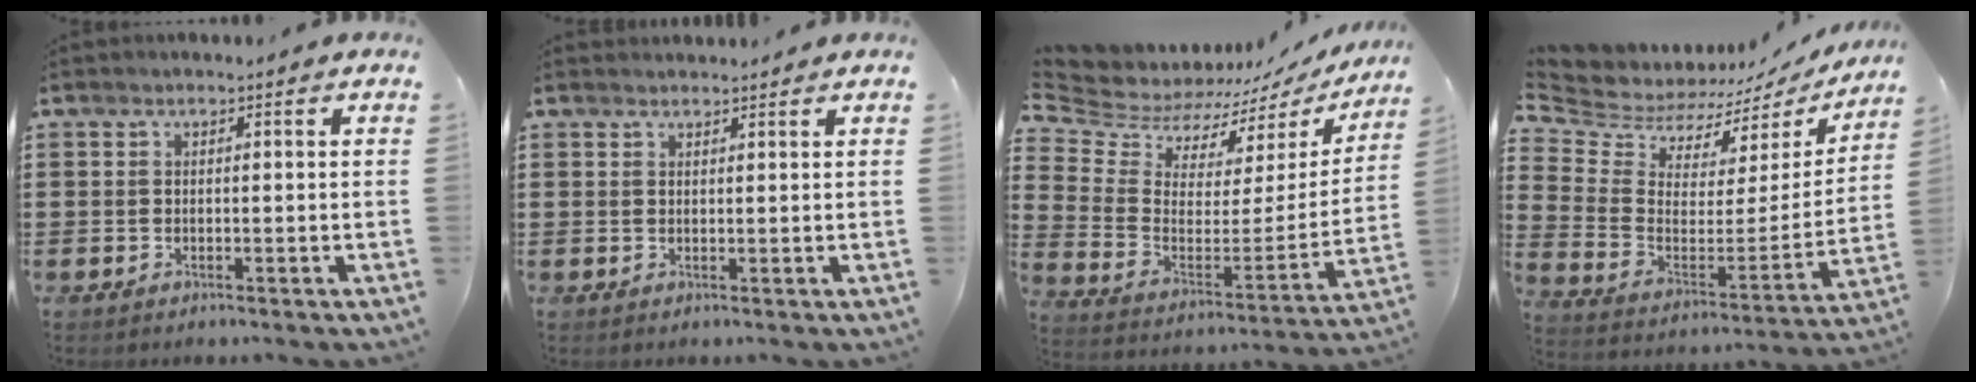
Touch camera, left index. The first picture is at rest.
{"total": 1.3, "force": [1.3, 0.2, 0.1], "torque": [-0.004, 0.000, 0.026]}
{"total": 6.2, "force": [5.9, 2.0, 0.2], "torque": [-0.048, -0.059, 0.101]}
{"total": 5.6, "force": [5.2, 2.0, 0.6], "torque": [-0.050, -0.054, 0.090]}